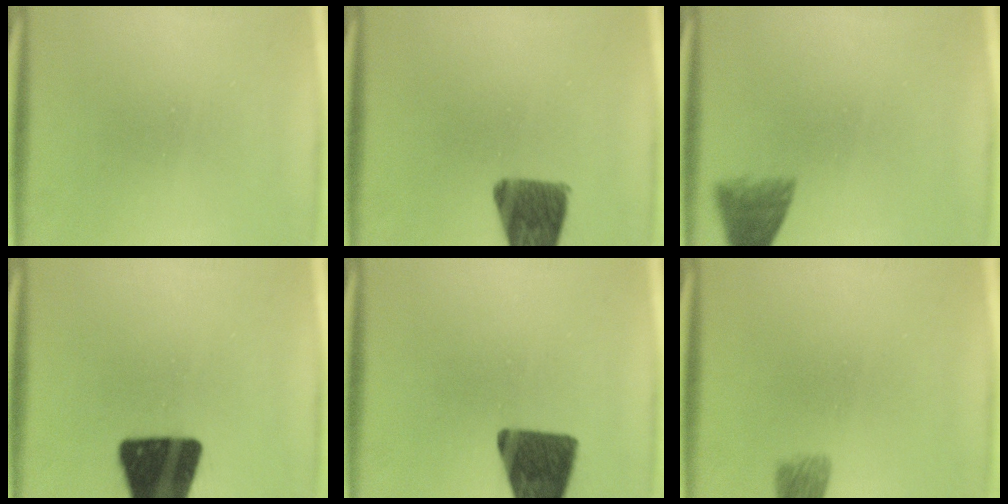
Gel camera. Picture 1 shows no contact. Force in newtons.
{"total": 10.6}
{"total": 4.0}
{"total": 19.3}
{"total": 13.5}
{"total": 4.5}